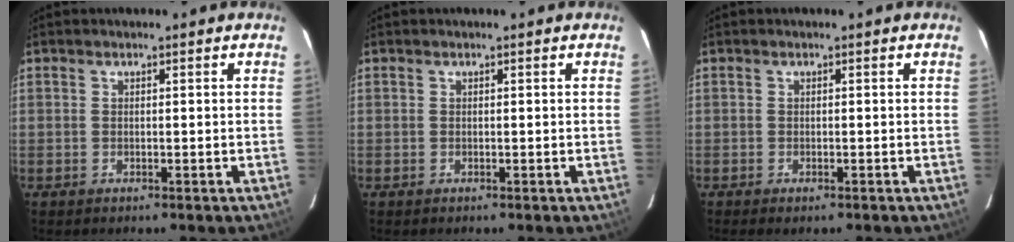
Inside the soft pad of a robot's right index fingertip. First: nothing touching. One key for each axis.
{"total": 0.0}
{"total": 1.1, "fx": -0.9, "fy": 0.4, "fz": 0.7, "tx": -0.014, "ty": -0.004, "tz": -0.012}